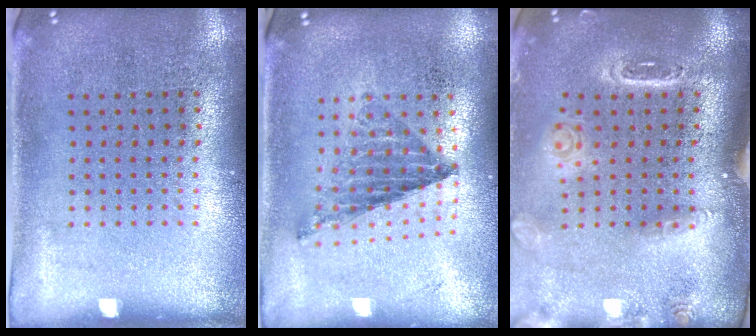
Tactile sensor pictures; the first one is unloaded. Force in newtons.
{"total": 0.8, "press": 0.8, "slide": 0.1}
{"total": 1.6, "press": 1.6, "slide": 0.5}